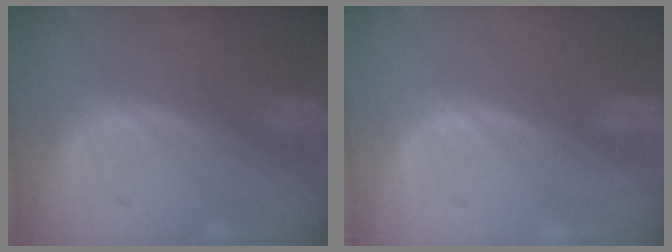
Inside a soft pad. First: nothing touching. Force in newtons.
{"total": 0.0}